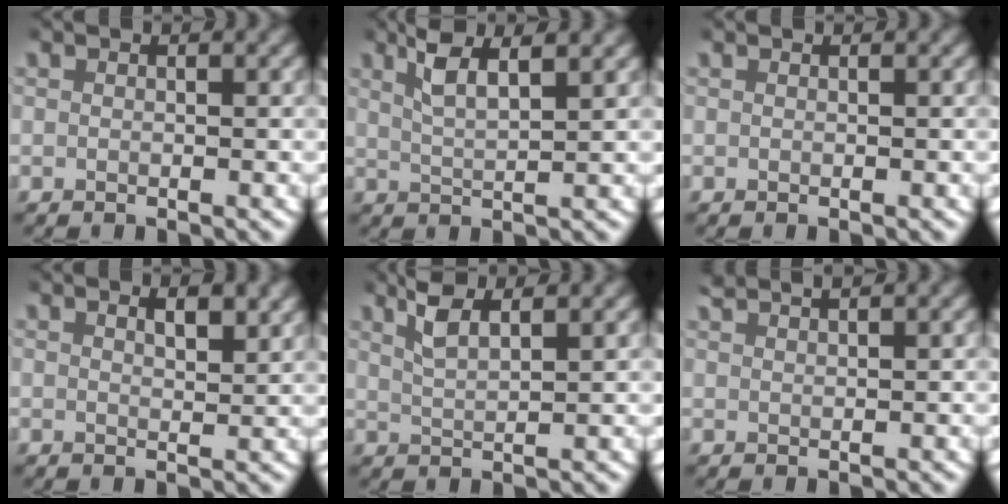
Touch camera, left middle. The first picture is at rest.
{"total": 3.8, "force": [2.3, 0.7, 2.9], "torque": [-0.061, 0.002, 0.039]}
{"total": 0.0}
{"total": 1.8, "force": [1.4, 0.3, 1.2], "torque": [-0.015, -0.004, 0.023]}
{"total": 3.1, "force": [2.1, 0.7, 2.1], "torque": [-0.049, 0.000, 0.038]}
{"total": 2.2, "force": [2.0, 0.2, 0.8], "torque": [-0.018, 0.005, 0.035]}